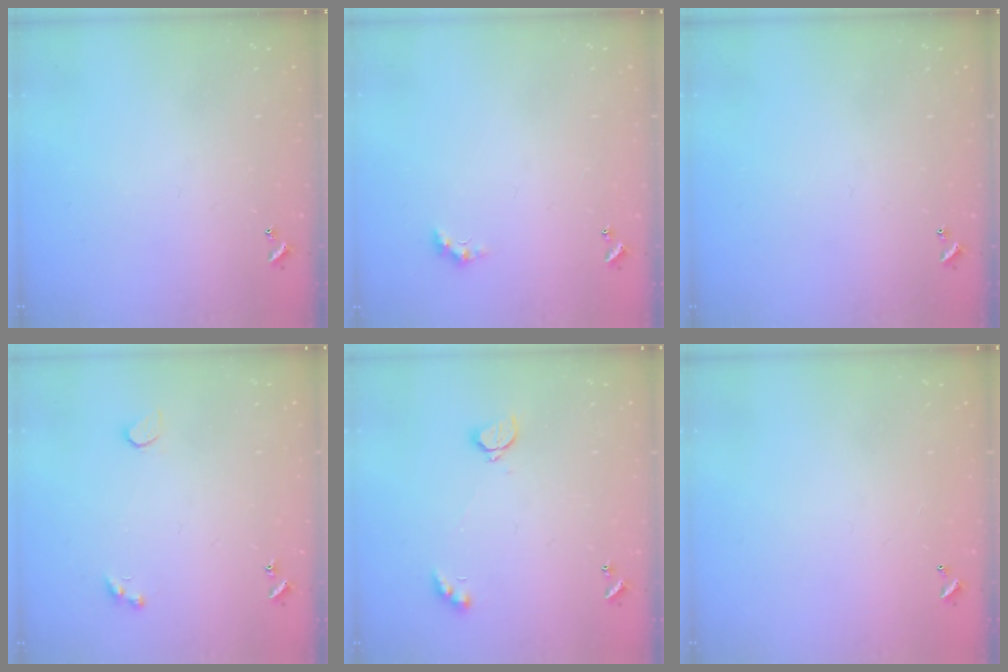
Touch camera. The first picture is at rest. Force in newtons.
{"total": 1.1, "press": 1.1, "slide": 0.4}
{"total": 0.0}
{"total": 2.6, "press": 2.2, "slide": 1.2}
{"total": 2.4, "press": 2.3, "slide": 0.8}
{"total": 2.8, "press": 2.8, "slide": 0.1}